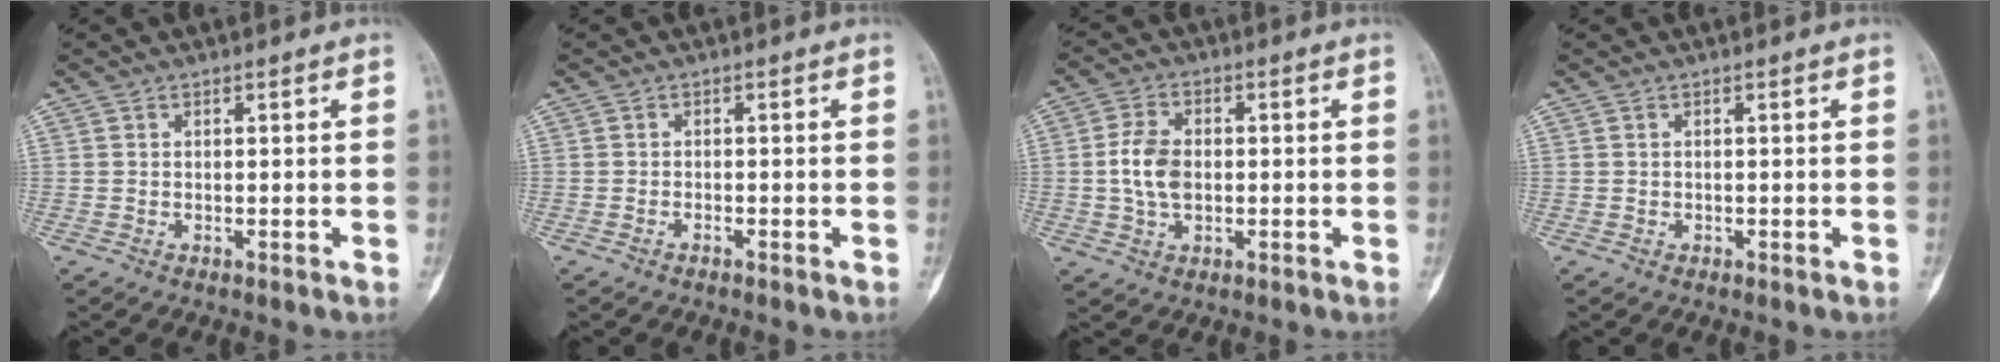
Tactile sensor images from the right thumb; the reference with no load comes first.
{"total": 0.6, "force": [-0.5, 0.2, 0.3], "torque": [-0.006, 0.004, -0.010]}
{"total": 6.9, "force": [-0.1, 4.5, 5.2], "torque": [-0.101, 0.008, -0.003]}
{"total": 0.0}